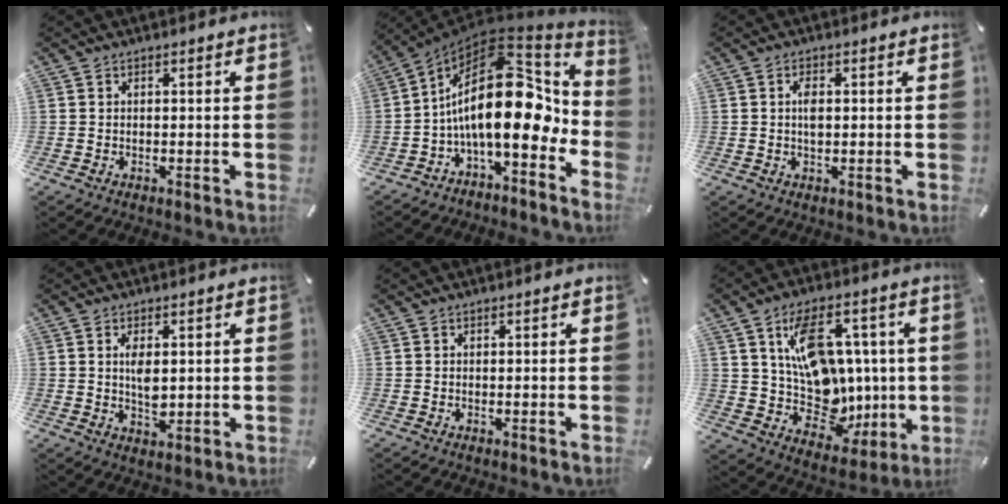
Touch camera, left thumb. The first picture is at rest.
{"total": 23.1, "force": [0.2, 11.7, 19.9], "torque": [-0.344, -0.025, 0.003]}
{"total": 2.8, "force": [0.3, 1.4, 2.4], "torque": [-0.049, 0.004, 0.003]}
{"total": 4.9, "force": [0.7, 2.7, 4.0], "torque": [-0.074, -0.002, 0.006]}
{"total": 0.0}
{"total": 17.8, "force": [4.9, 12.8, 11.3], "torque": [-0.196, -0.026, 0.102]}